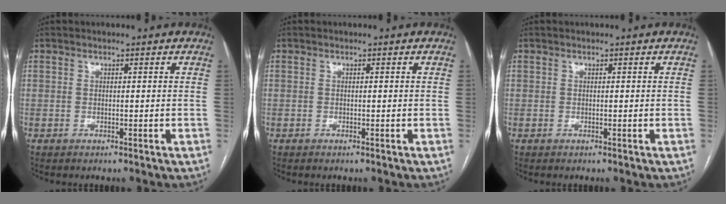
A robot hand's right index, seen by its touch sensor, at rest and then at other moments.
{"total": 0.0}
{"total": 0.0}